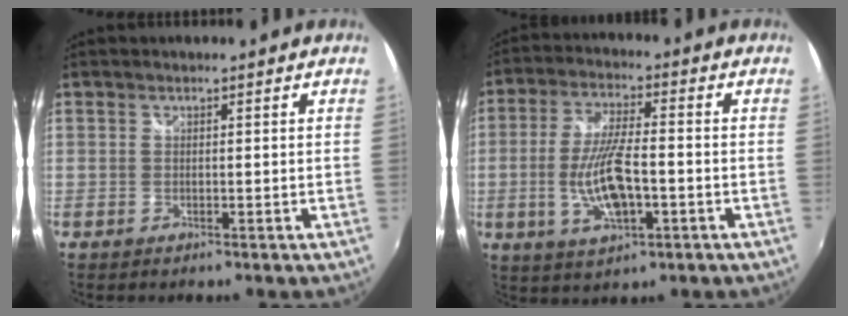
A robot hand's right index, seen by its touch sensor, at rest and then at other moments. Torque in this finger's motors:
{"motor_torque": [0.39, -0.12, 0.30, 0.11]}